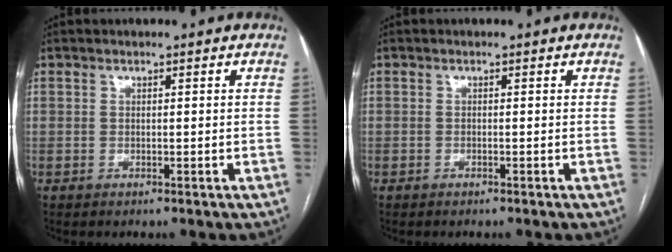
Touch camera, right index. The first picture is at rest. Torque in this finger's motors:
{"motor_torque": [0.04, -0.07, -0.01, 0.00]}